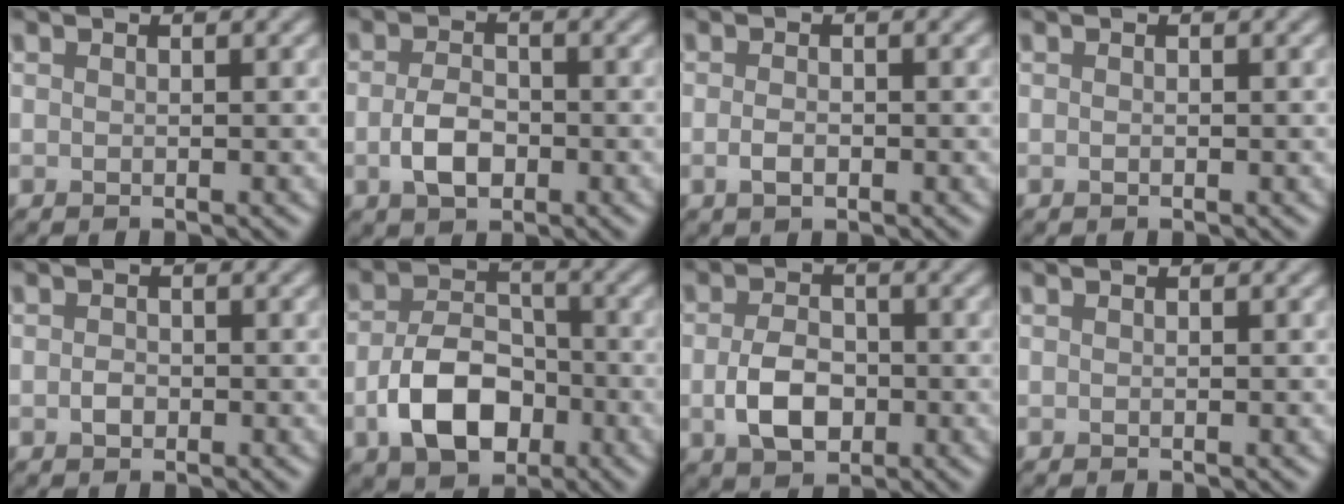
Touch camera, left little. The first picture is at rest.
{"total": 3.1, "force": [-0.9, 1.9, 2.3], "torque": [-0.047, -0.002, -0.020]}
{"total": 1.3, "force": [-0.5, 0.8, 1.0], "torque": [-0.021, -0.001, -0.011]}
{"total": 0.0}
{"total": 1.1, "force": [-0.4, 0.8, 0.6], "torque": [-0.013, -0.001, -0.012]}
{"total": 6.8, "force": [-2.4, 4.5, 4.5], "torque": [-0.088, -0.006, -0.043]}
{"total": 4.2, "force": [-1.0, 2.8, 3.0], "torque": [-0.063, -0.006, -0.021]}
{"total": 0.0}